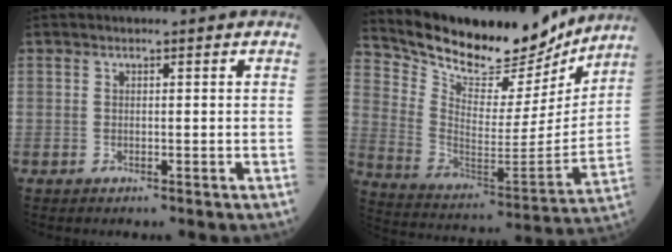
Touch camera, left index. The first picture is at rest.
{"total": 21.1, "force": [19.3, 5.5, 6.6], "torque": [-0.126, -0.039, 0.301]}